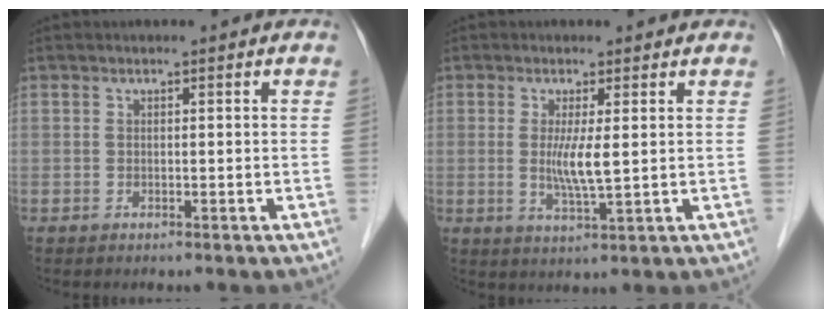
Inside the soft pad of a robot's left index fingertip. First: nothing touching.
{"total": 4.4, "force": [0.4, 0.1, 4.3], "torque": [-0.089, -0.012, 0.012]}